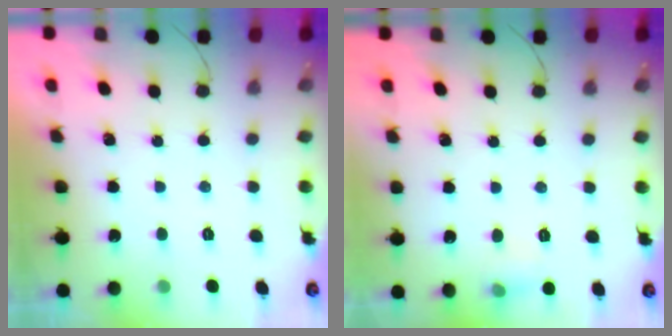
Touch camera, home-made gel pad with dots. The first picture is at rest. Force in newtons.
{"total": 6.3, "press": 6.0, "slide": 1.7}